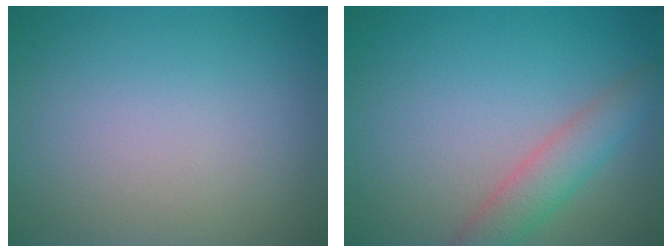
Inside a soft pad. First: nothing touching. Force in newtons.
{"total": 3.2, "press": 3.2, "slide": 0.2}